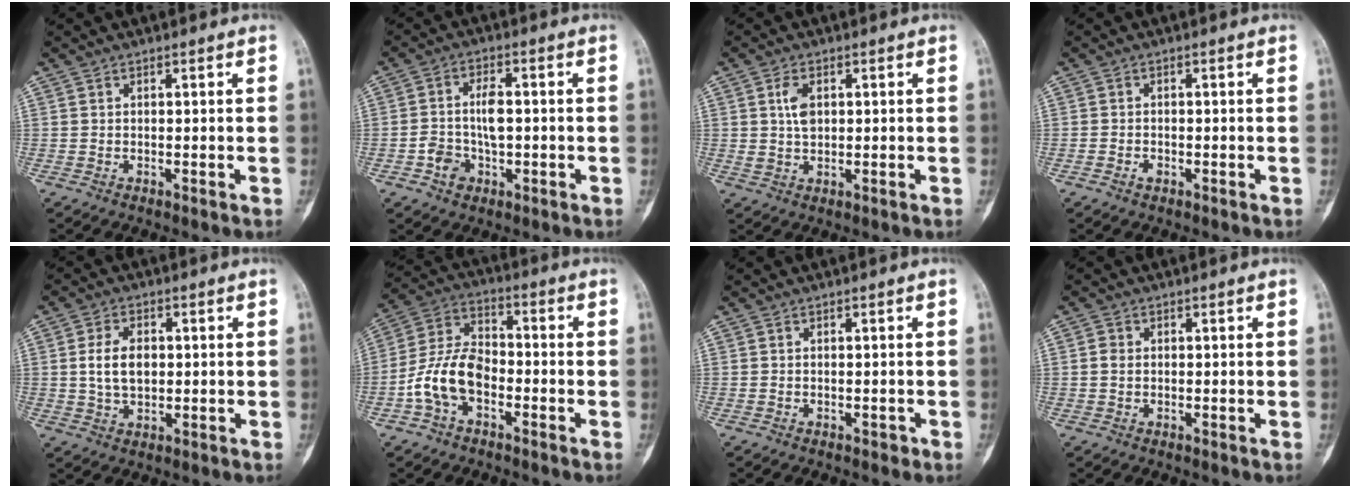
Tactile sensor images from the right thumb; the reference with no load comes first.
{"total": 6.7, "force": [-1.2, 4.5, 4.9], "torque": [-0.073, 0.021, -0.019]}
{"total": 4.2, "force": [1.0, 2.5, 3.2], "torque": [-0.059, -0.003, 0.020]}
{"total": 1.1, "force": [-0.6, 0.8, 0.5], "torque": [-0.004, 0.007, -0.011]}
{"total": 6.7, "force": [0.5, 4.3, 5.0], "torque": [-0.083, 0.002, 0.012]}
{"total": 11.3, "force": [-3.8, 7.0, 8.0], "torque": [-0.153, 0.039, -0.079]}
{"total": 0.7, "force": [-0.4, 0.4, 0.3], "torque": [-0.004, 0.001, -0.005]}
{"total": 1.8, "force": [-0.1, 1.5, 0.9], "torque": [-0.011, 0.003, -0.003]}